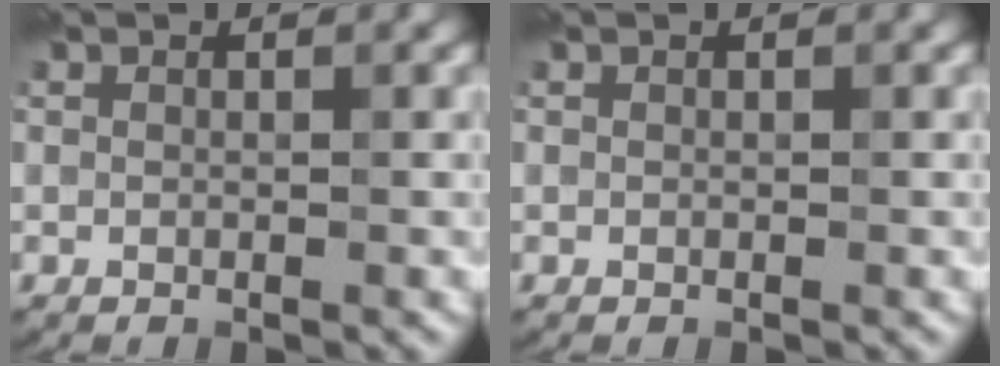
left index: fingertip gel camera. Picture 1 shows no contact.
{"total": 0.0}